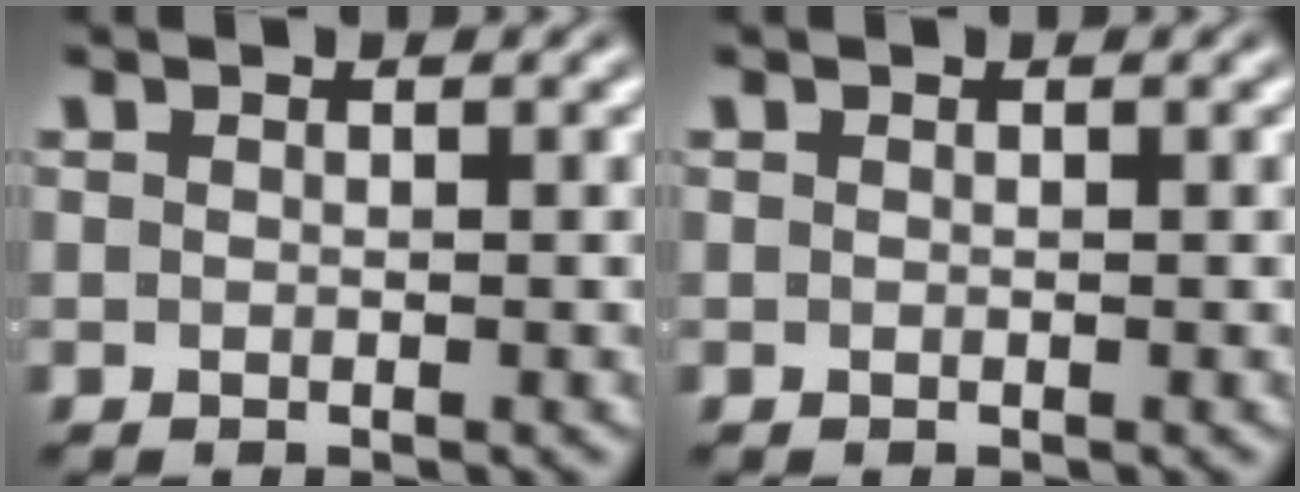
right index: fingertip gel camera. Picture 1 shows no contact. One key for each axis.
{"total": 0.0}